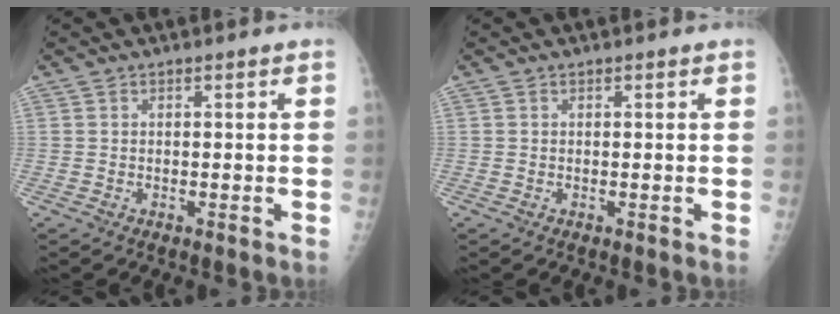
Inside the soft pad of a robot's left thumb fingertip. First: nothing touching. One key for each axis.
{"total": 0.0}